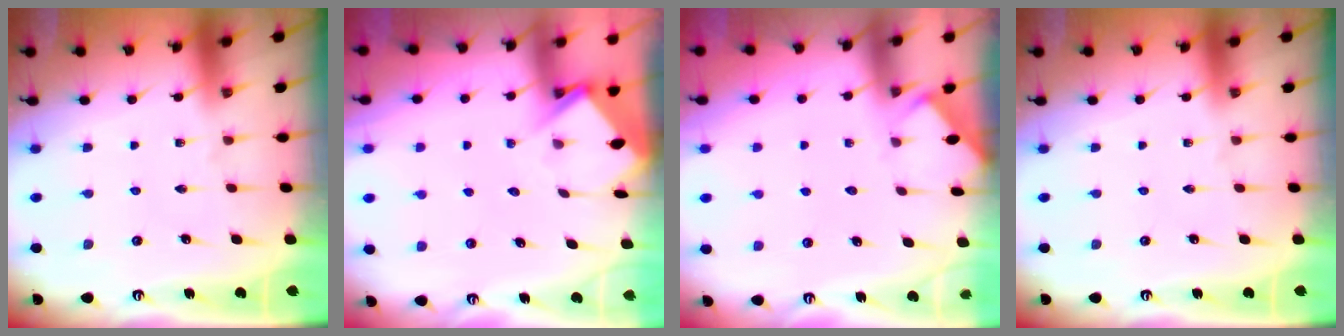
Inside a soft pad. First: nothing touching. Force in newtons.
{"total": 3.9, "press": 3.8, "slide": 0.3}
{"total": 1.7, "press": 1.7, "slide": 0.3}
{"total": 0.0}